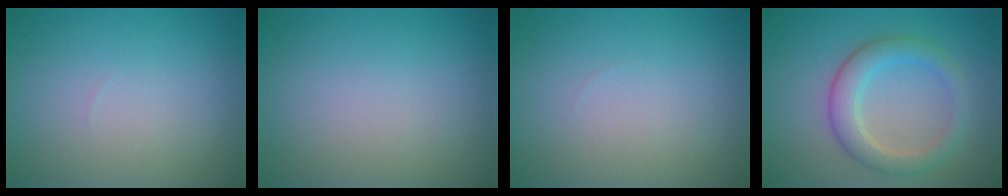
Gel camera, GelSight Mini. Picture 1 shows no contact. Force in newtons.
{"total": 0.0}
{"total": 0.0}
{"total": 3.7, "press": 3.7, "slide": 0.3}